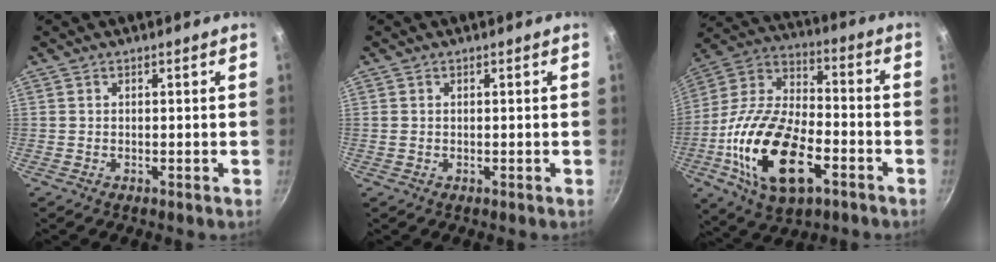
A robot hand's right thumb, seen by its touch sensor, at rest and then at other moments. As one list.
[{"total": 0.6, "force": [0.1, 0.5, 0.3], "torque": [-0.005, 0.002, 0.002]}, {"total": 24.1, "force": [-8.1, 12.8, 18.8], "torque": [-0.348, 0.029, -0.154]}]